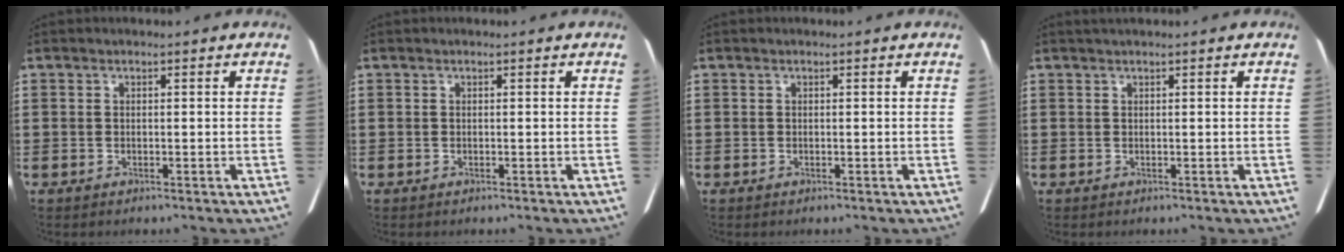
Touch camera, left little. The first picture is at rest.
{"total": 0.0}
{"total": 0.0}
{"total": 0.6, "force": [0.4, 0.0, 0.5], "torque": [-0.009, 0.002, 0.007]}